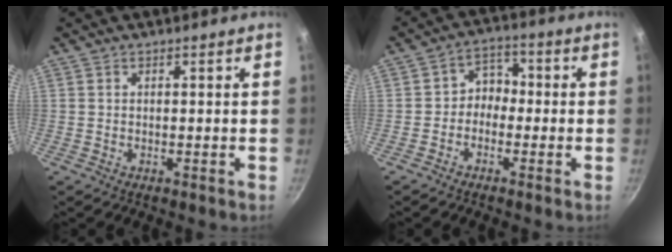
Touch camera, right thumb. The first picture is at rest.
{"total": 4.8, "force": [-1.3, 3.9, 2.4], "torque": [-0.006, 0.030, -0.035]}